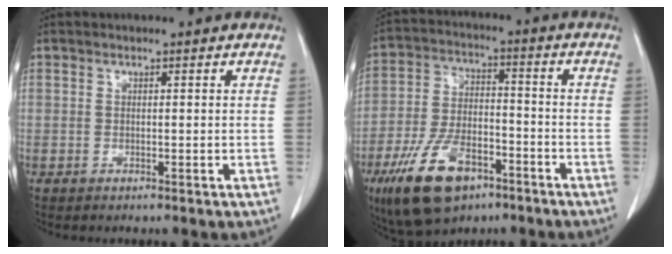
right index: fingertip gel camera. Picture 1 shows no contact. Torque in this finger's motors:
{"motor_torque": [0.04, -0.07, -0.43, -0.14]}